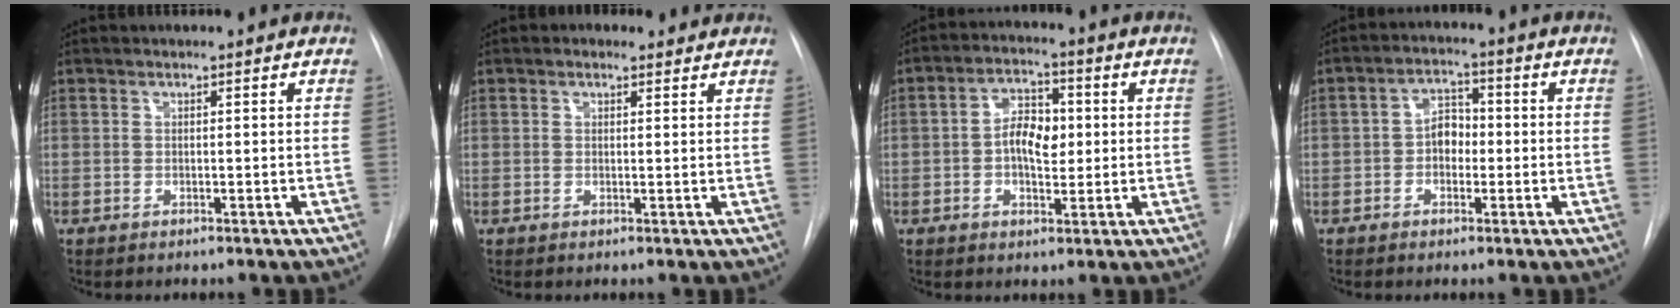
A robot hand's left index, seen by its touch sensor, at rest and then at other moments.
{"total": 1.5, "force": [0.8, 1.1, 0.5], "torque": [-0.011, 0.007, 0.007]}
{"total": 6.4, "force": [-0.5, 3.5, 5.3], "torque": [-0.095, 0.010, -0.010]}
{"total": 4.2, "force": [-1.2, 2.8, 2.9], "torque": [-0.047, 0.012, -0.025]}